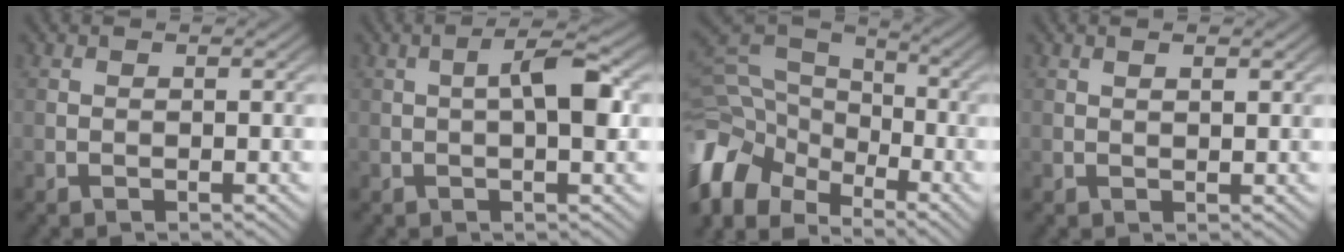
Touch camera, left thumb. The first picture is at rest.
{"total": 4.7, "force": [0.3, 1.1, 4.6], "torque": [-0.077, 0.012, 0.002]}
{"total": 13.2, "force": [-6.2, 9.1, 7.3], "torque": [-0.219, -0.013, -0.126]}
{"total": 1.3, "force": [0.8, 0.4, 1.0], "torque": [-0.014, -0.002, 0.017]}